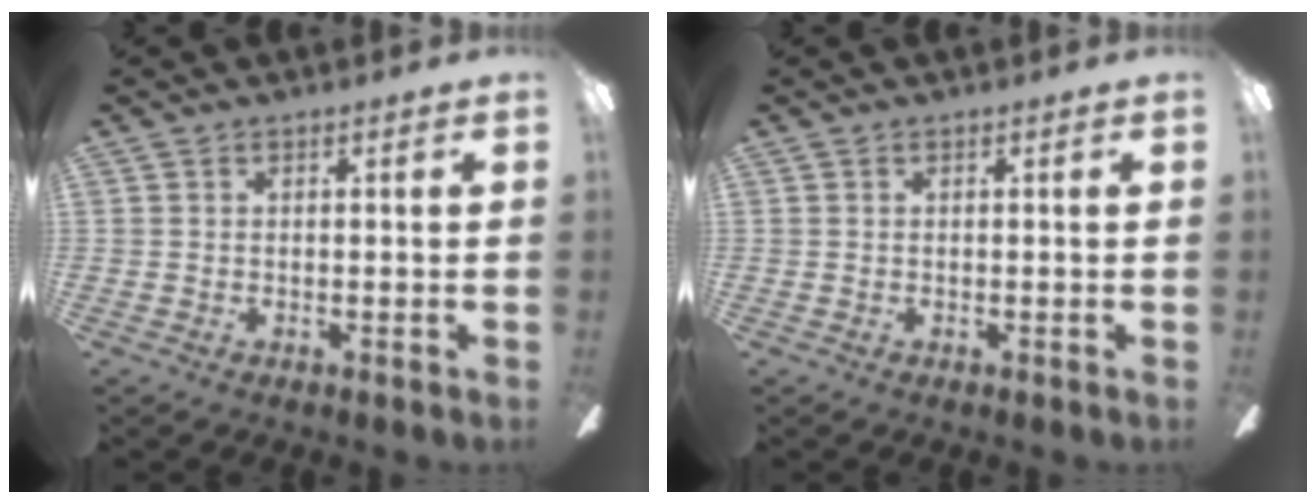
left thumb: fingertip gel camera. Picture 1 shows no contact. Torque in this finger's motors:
{"motor_torque": [0.03, 0.01, -0.03, 0.03, 0.00]}